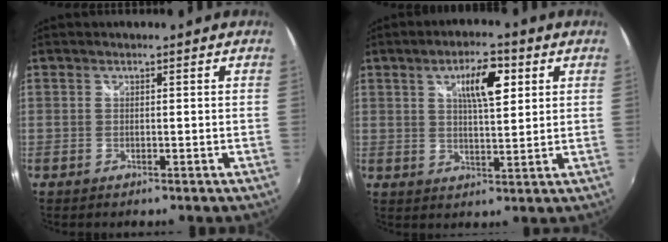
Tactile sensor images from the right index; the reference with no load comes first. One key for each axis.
{"total": 7.9, "fx": 3.1, "fy": 2.6, "fz": 6.8, "tx": -0.111, "ty": 0.010, "tz": 0.051}